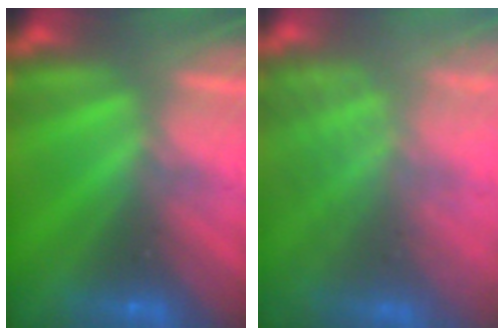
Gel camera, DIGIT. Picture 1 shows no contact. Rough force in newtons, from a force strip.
{"total": 7.8}